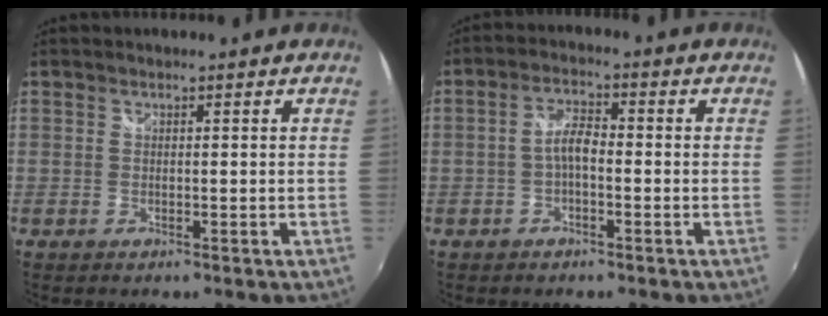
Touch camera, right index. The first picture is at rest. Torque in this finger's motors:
{"motor_torque": [1.12, -0.17, 0.54, 0.13]}